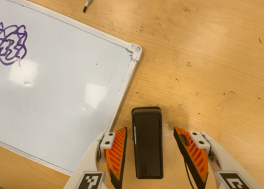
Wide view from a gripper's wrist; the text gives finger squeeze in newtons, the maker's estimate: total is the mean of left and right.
{"total": 0.0}